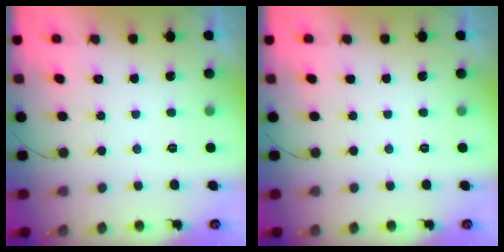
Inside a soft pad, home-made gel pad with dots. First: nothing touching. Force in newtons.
{"total": 0.0}